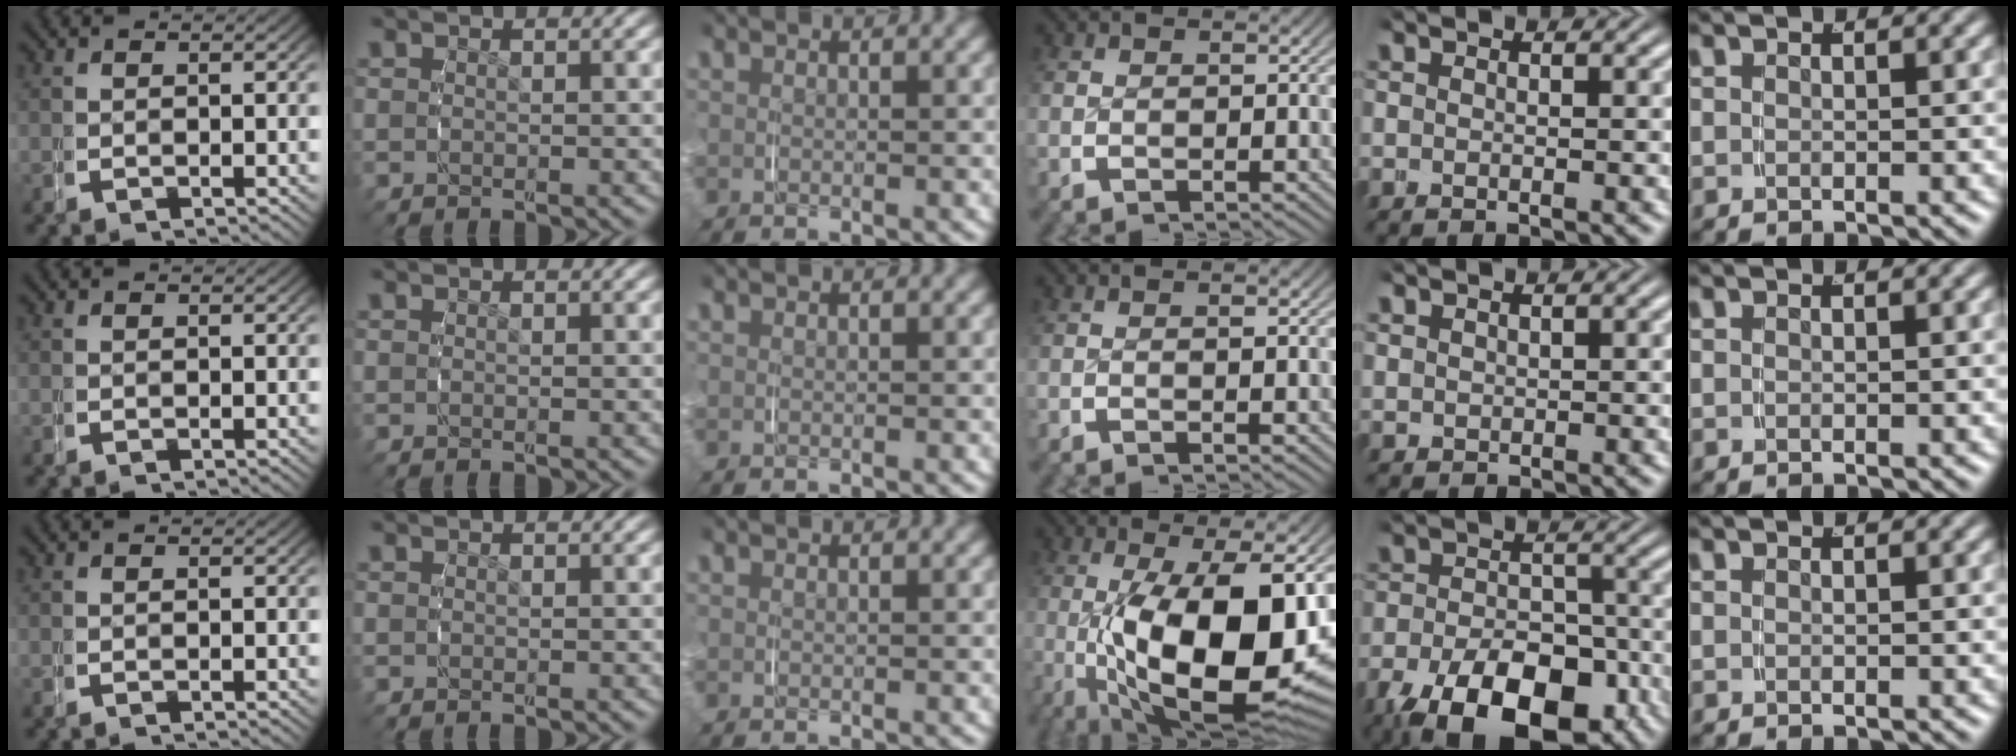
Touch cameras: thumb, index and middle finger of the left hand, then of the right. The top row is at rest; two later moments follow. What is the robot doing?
{"motion": "grasp_and_lifting", "object": "key"}